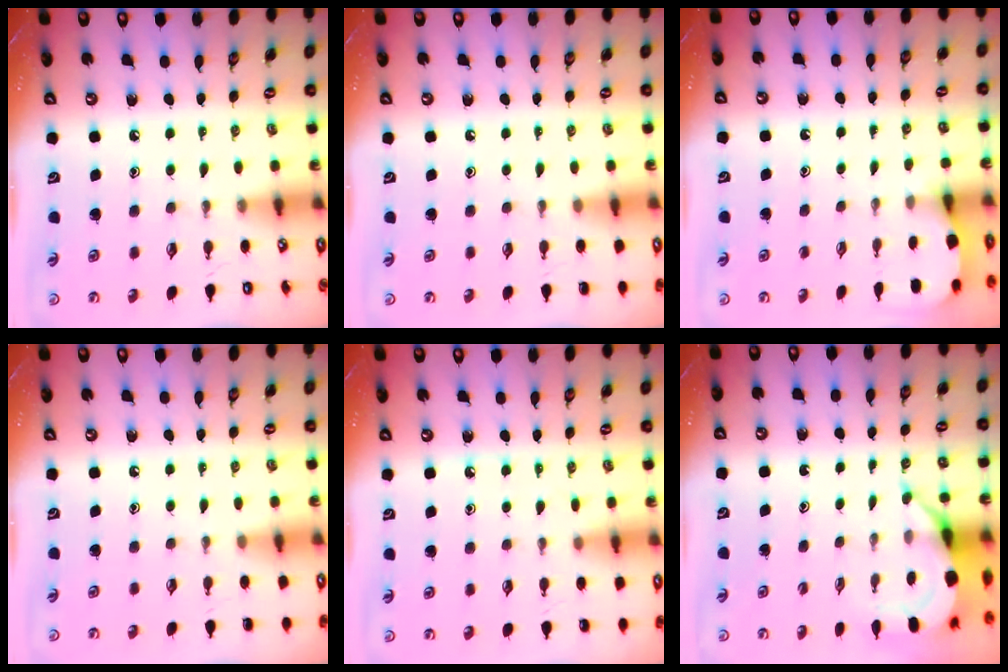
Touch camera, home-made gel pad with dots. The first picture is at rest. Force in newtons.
{"total": 0.0}
{"total": 2.6, "press": 2.6, "slide": 0.4}
{"total": 0.0}
{"total": 5.9, "press": 5.8, "slide": 0.7}
{"total": 5.0, "press": 5.0, "slide": 0.6}